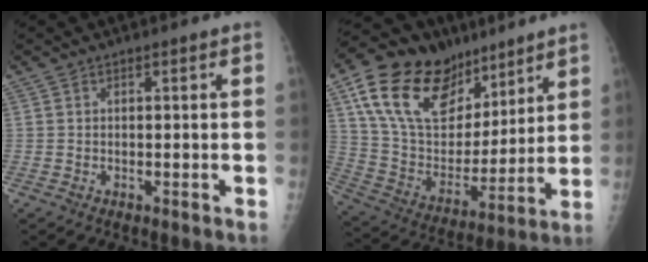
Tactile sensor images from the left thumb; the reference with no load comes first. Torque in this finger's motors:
{"motor_torque": [0.58, 0.50, 1.53, -1.22, 0.34]}